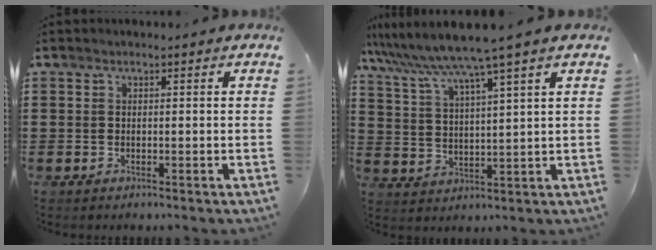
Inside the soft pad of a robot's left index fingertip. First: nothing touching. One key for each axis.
{"total": 7.0, "fx": 5.8, "fy": -1.2, "fz": 3.8, "tx": -0.094, "ty": -0.037, "tz": 0.094}